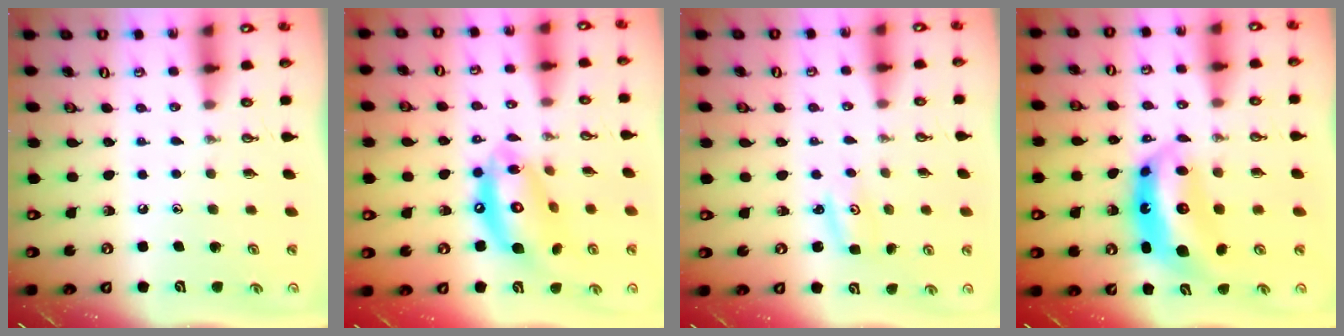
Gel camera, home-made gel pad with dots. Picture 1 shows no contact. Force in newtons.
{"total": 15.6, "press": 15.5, "slide": 1.3}
{"total": 2.9, "press": 2.9, "slide": 0.3}
{"total": 10.3, "press": 10.3, "slide": 1.1}